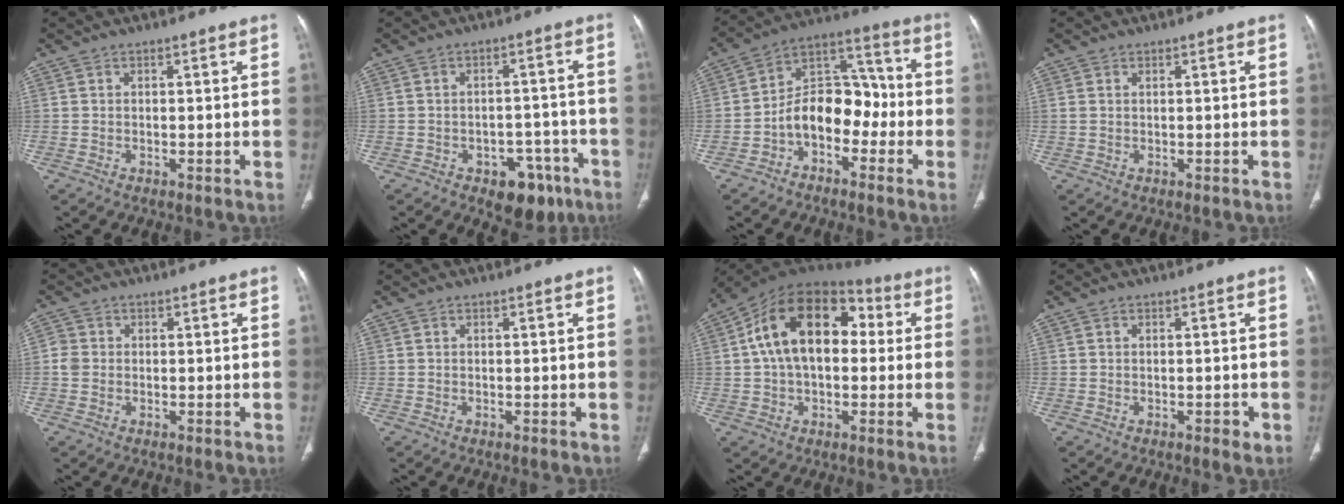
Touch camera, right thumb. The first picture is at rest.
{"total": 9.1, "force": [-5.2, 5.7, 4.8], "torque": [-0.028, 0.037, -0.061]}
{"total": 12.1, "force": [-3.8, 8.2, 8.1], "torque": [-0.101, 0.063, -0.075]}
{"total": 0.8, "force": [0.3, 0.5, 0.5], "torque": [-0.014, 0.005, 0.009]}
{"total": 2.3, "force": [-0.1, 2.1, 0.9], "torque": [-0.013, 0.005, -0.006]}
{"total": 0.0}
{"total": 18.8, "force": [2.7, 11.9, 14.3], "torque": [-0.218, 0.043, 0.035]}
{"total": 1.4, "force": [-0.5, 0.7, 1.2], "torque": [-0.015, -0.002, -0.005]}